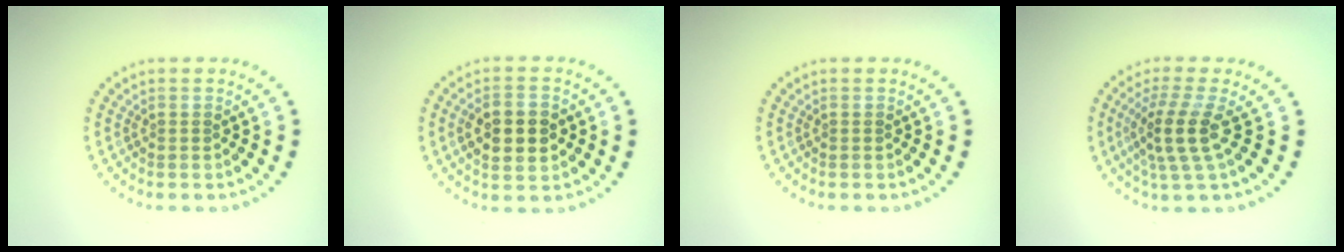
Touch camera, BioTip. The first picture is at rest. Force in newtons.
{"total": 4.7, "press": 4.7, "slide": 0.2}
{"total": 0.0}
{"total": 3.7, "press": 2.7, "slide": 2.5}